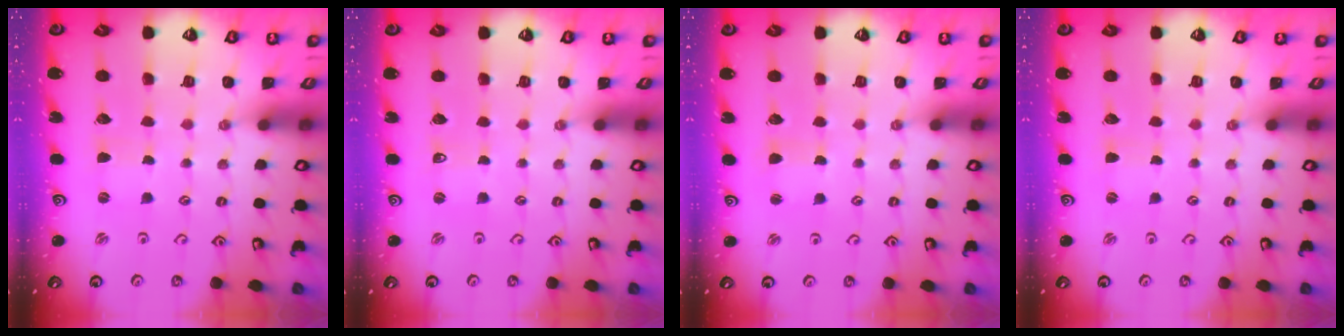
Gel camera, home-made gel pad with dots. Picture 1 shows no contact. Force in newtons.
{"total": 0.0}
{"total": 0.9, "press": 0.9, "slide": 0.1}
{"total": 0.0}